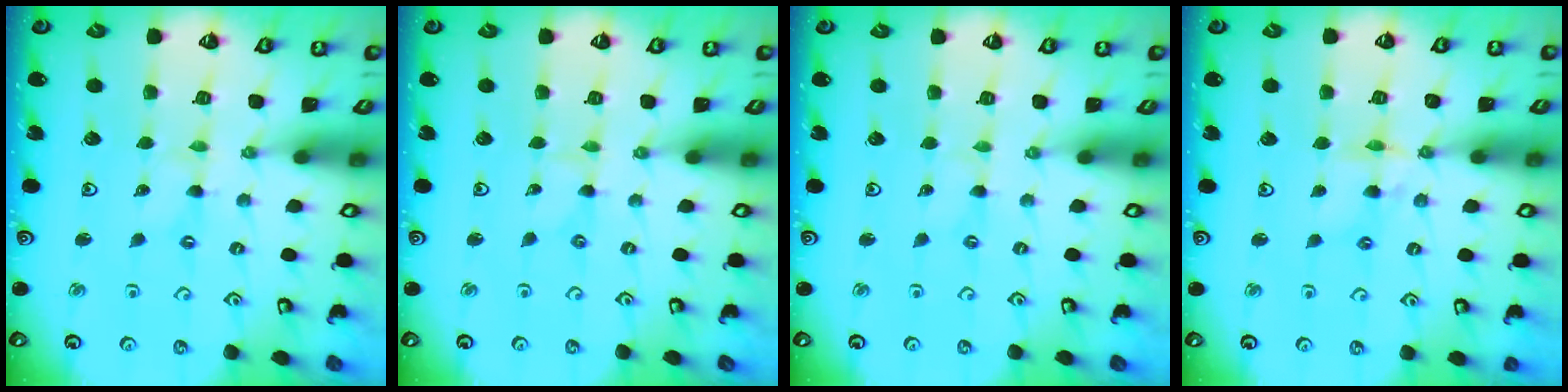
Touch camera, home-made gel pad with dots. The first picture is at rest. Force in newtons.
{"total": 0.0}
{"total": 0.0}
{"total": 5.5, "press": 5.5, "slide": 0.5}